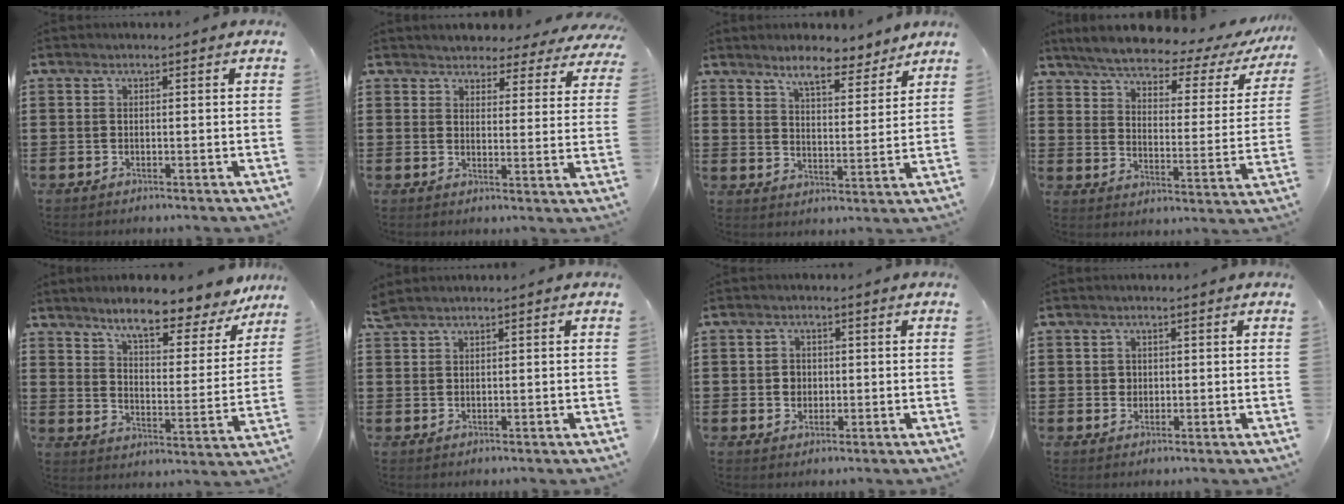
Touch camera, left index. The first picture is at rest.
{"total": 3.6, "force": [3.5, 0.7, -0.1], "torque": [-0.011, -0.023, 0.059]}
{"total": 6.8, "force": [6.1, 1.3, 2.7], "torque": [-0.057, -0.022, 0.108]}
{"total": 5.2, "force": [4.6, 1.0, 2.3], "torque": [-0.070, -0.029, 0.073]}
{"total": 7.4, "force": [6.5, 0.7, 3.4], "torque": [-0.079, -0.040, 0.105]}
{"total": 1.4, "force": [1.3, 0.1, 0.6], "torque": [-0.015, 0.000, 0.025]}
{"total": 2.1, "force": [0.1, 2.0, 0.7], "torque": [-0.021, 0.009, -0.002]}
{"total": 0.8, "force": [0.3, 0.8, 0.1], "torque": [-0.005, 0.004, 0.006]}